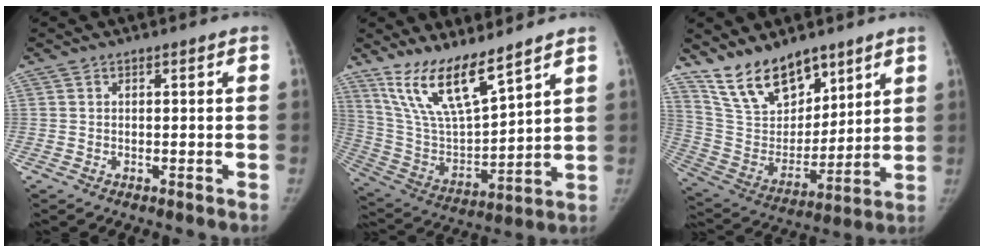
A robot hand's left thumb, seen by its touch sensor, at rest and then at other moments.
{"total": 15.4, "force": [11.1, 3.8, 10.0], "torque": [-0.169, -0.062, 0.231]}
{"total": 16.1, "force": [12.0, 8.0, 7.1], "torque": [-0.081, -0.068, 0.232]}